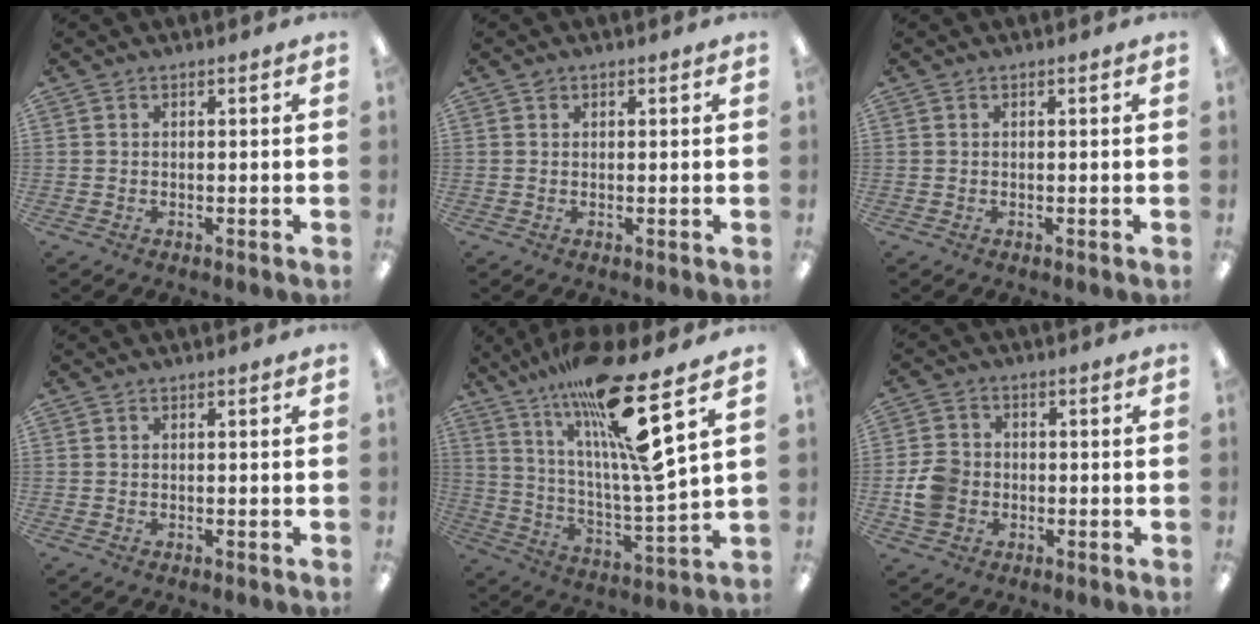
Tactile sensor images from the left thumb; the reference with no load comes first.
{"total": 0.9, "force": [0.4, 0.7, 0.2], "torque": [-0.006, 0.004, 0.008]}
{"total": 0.0}
{"total": 0.0}
{"total": 22.8, "force": [14.8, 3.2, 17.0], "torque": [-0.303, -0.084, 0.226]}
{"total": 7.2, "force": [-1.3, 6.3, 3.2], "torque": [-0.056, 0.013, -0.023]}